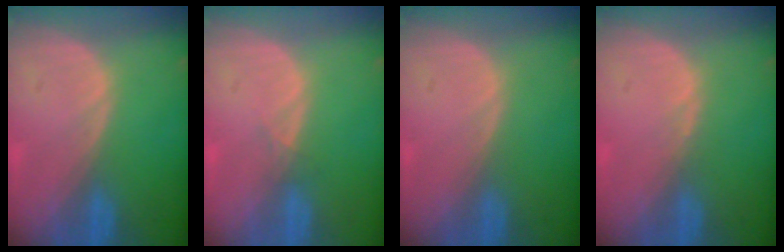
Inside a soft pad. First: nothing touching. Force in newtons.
{"total": 0.7, "press": 0.7, "slide": 0.2}
{"total": 0.0}
{"total": 0.6, "press": 0.5, "slide": 0.3}